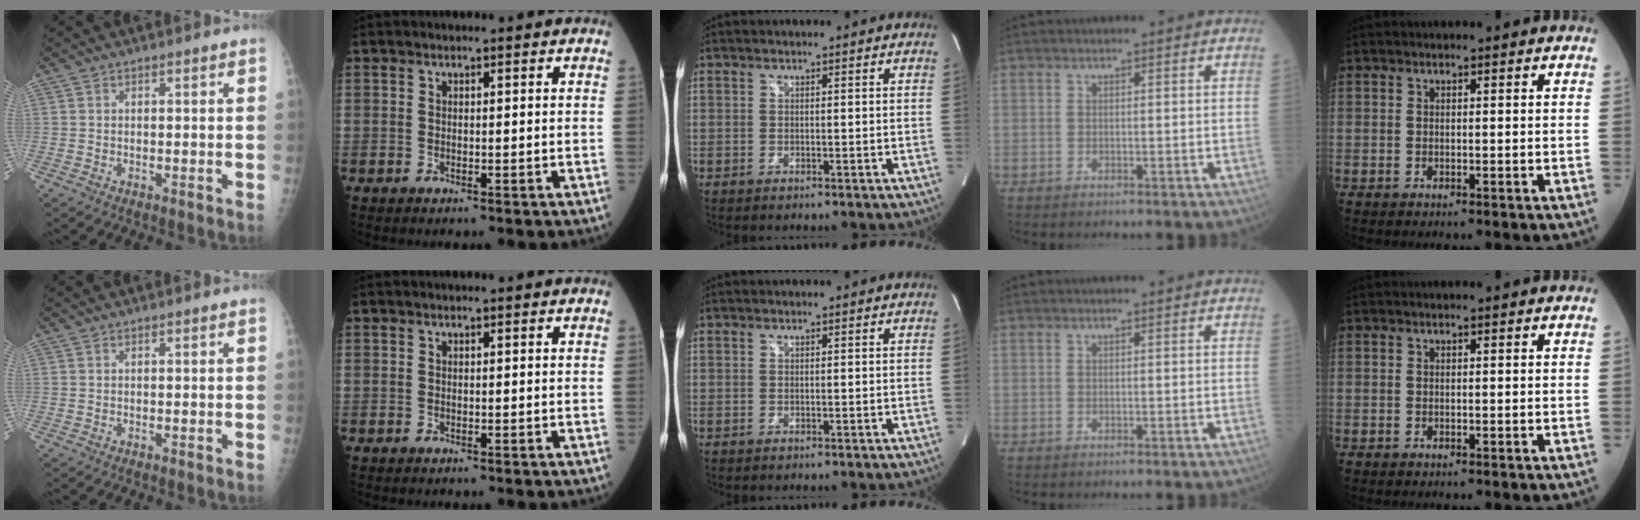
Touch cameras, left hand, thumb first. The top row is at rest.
{}